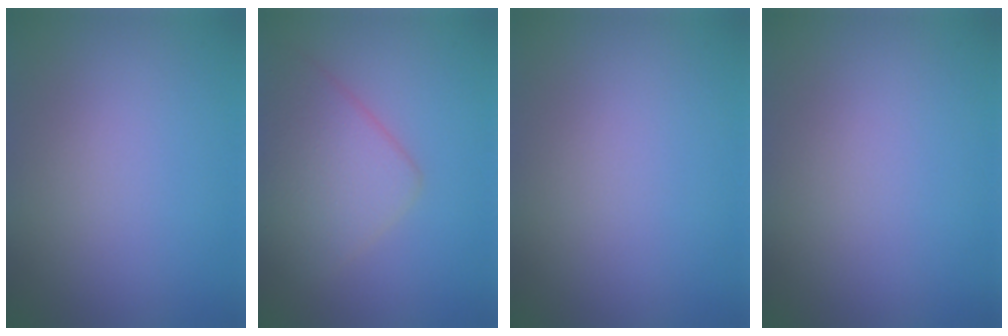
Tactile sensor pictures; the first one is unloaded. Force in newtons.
{"total": 5.0, "press": 5.0, "slide": 0.2}
{"total": 0.0}
{"total": 0.0}